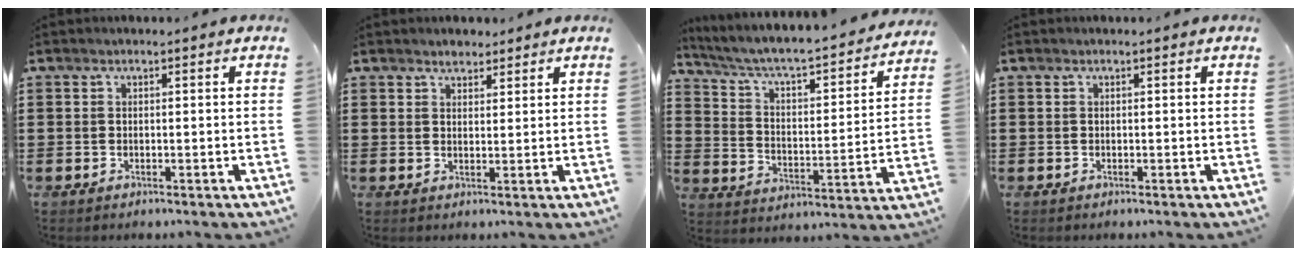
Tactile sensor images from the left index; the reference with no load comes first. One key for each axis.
{"total": 2.0, "fx": 1.8, "fy": 0.7, "fz": 0.2, "tx": 0.001, "ty": 0.000, "tz": 0.034}
{"total": 4.0, "fx": 3.2, "fy": 0.6, "fz": 2.2, "tx": -0.061, "ty": -0.039, "tz": 0.043}
{"total": 0.0}